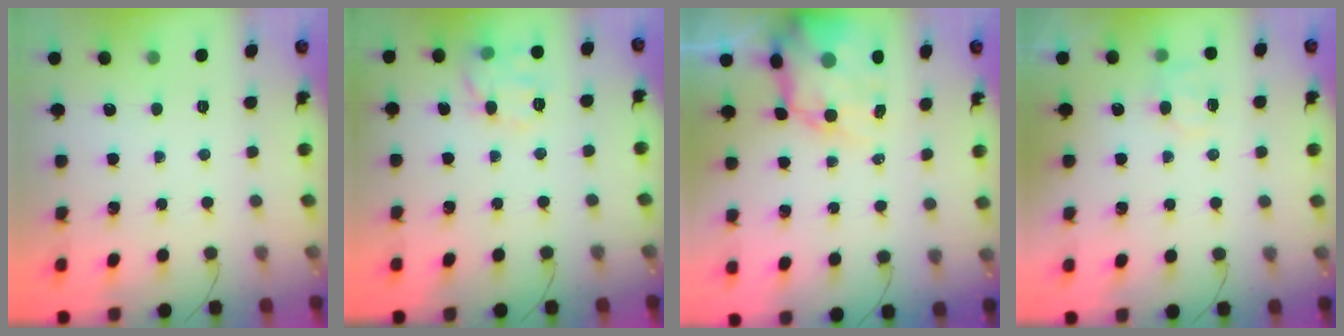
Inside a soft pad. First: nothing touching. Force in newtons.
{"total": 10.8, "press": 10.8, "slide": 0.5}
{"total": 10.2, "press": 9.7, "slide": 3.1}
{"total": 6.1, "press": 6.0, "slide": 1.2}